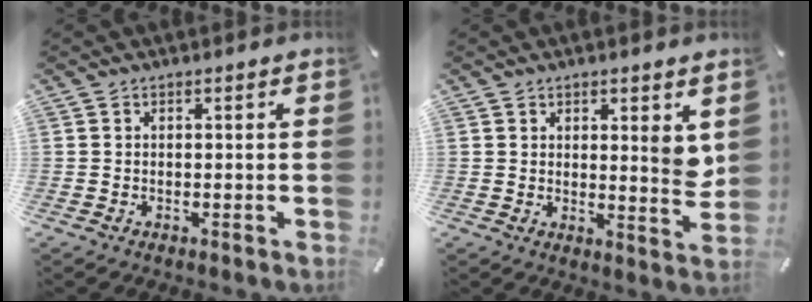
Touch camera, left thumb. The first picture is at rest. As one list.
[{"total": 5.2, "force": [2.9, 1.7, 4.0], "torque": [-0.044, -0.029, 0.043]}]